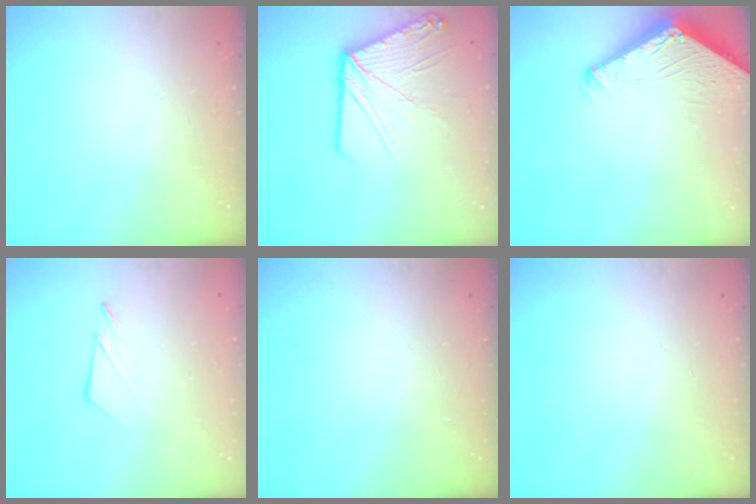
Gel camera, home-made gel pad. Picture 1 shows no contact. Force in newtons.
{"total": 14.4, "press": 14.3, "slide": 2.1}
{"total": 4.7, "press": 4.7, "slide": 0.1}
{"total": 4.5, "press": 4.5, "slide": 0.1}
{"total": 0.0}
{"total": 0.0}